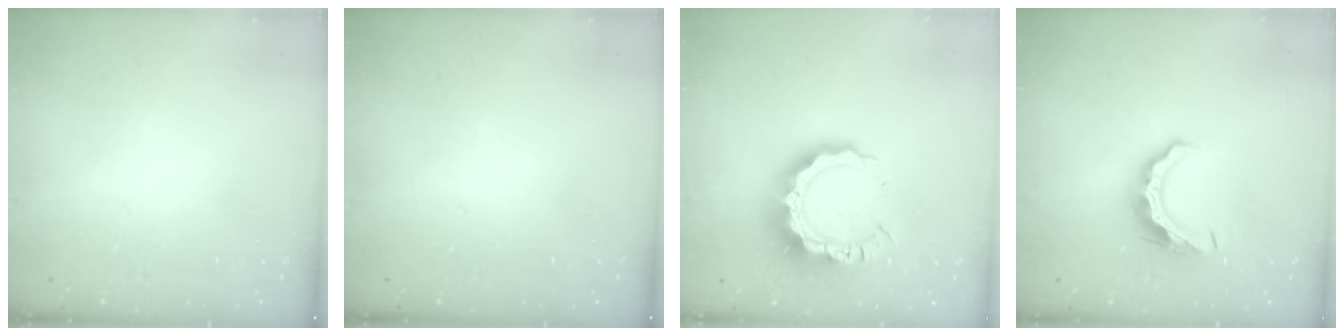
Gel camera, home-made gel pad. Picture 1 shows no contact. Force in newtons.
{"total": 0.0}
{"total": 13.1, "press": 13.0, "slide": 1.2}
{"total": 9.0, "press": 9.0, "slide": 0.2}